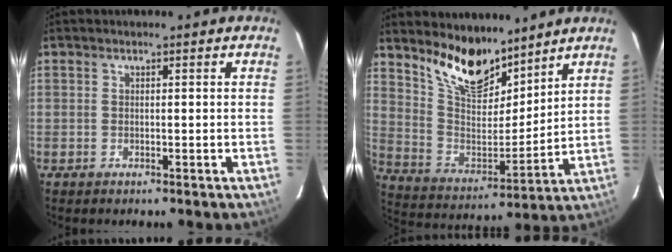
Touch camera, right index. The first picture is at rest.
{"total": 14.3, "force": [11.1, 5.8, 6.7], "torque": [-0.135, 0.000, 0.214]}